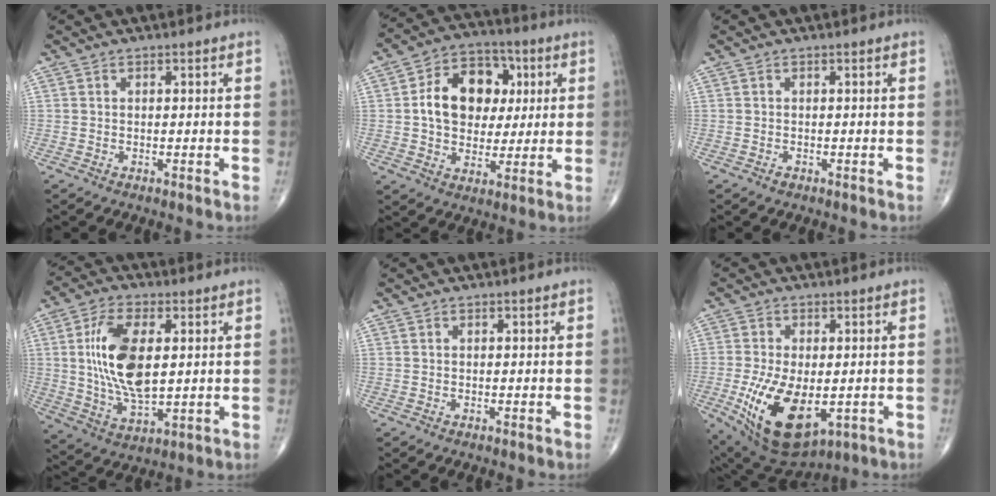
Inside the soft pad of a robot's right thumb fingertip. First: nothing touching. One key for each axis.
{"total": 15.2, "fx": 2.4, "fy": 11.4, "fz": 9.9, "tx": -0.118, "ty": 0.013, "tz": 0.036}
{"total": 0.6, "fx": -0.4, "fy": 0.4, "fz": 0.2, "tx": 0.000, "ty": 0.000, "tz": -0.008}
{"total": 15.1, "fx": 2.3, "fy": 7.4, "fz": 12.9, "tx": -0.246, "ty": -0.014, "tz": 0.048}
{"total": 0.0}
{"total": 15.4, "fx": -3.7, "fy": 8.2, "fz": 12.6, "tx": -0.238, "ty": -0.014, "tz": -0.037}